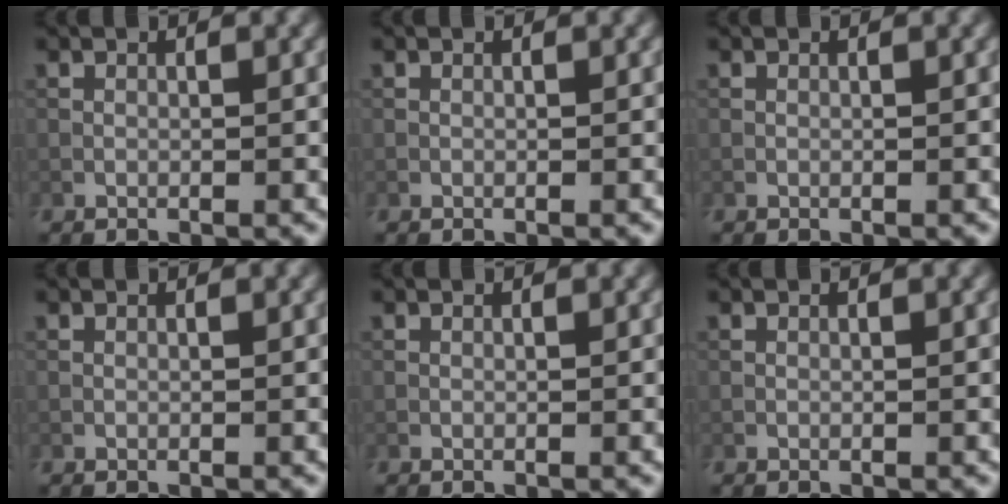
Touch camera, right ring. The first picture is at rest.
{"total": 0.0}
{"total": 0.0}
{"total": 0.0}
{"total": 0.0}
{"total": 0.0}